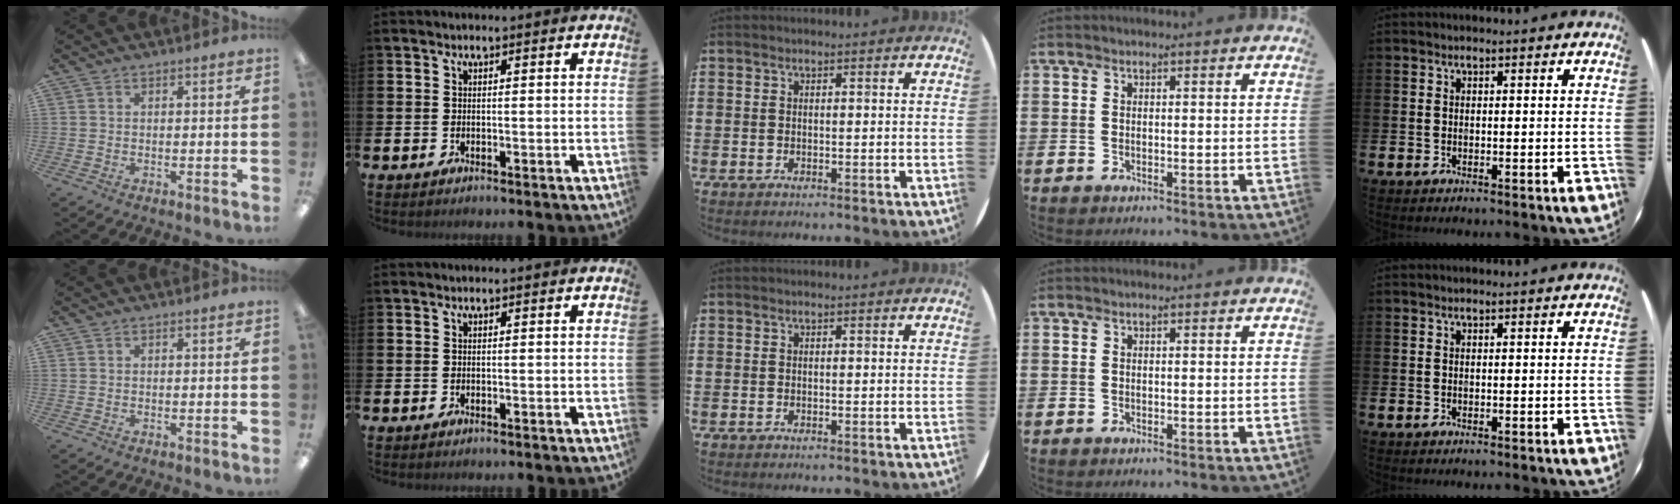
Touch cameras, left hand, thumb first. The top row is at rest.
{}